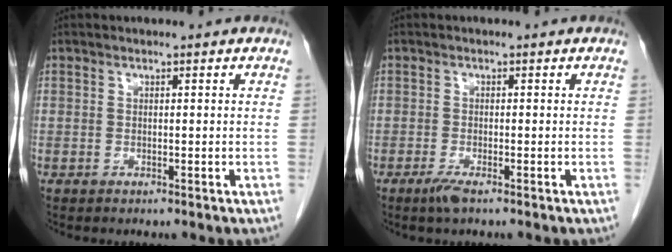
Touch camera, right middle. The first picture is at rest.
{"total": 1.9, "force": [-1.2, 0.1, 1.4], "torque": [-0.029, -0.005, -0.022]}